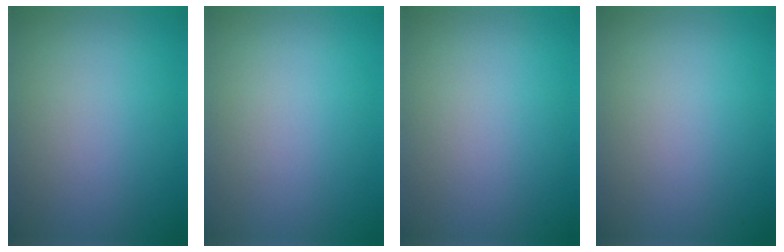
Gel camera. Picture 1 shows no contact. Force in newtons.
{"total": 0.0}
{"total": 0.0}
{"total": 0.0}